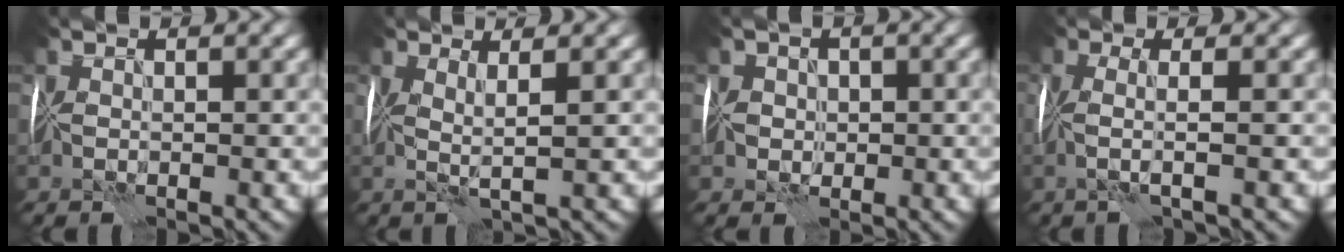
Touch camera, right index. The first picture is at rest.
{"total": 2.1, "force": [0.8, 0.2, 1.9], "torque": [-0.031, 0.001, 0.010]}
{"total": 2.4, "force": [0.0, 2.2, 1.0], "torque": [0.000, 0.006, -0.007]}
{"total": 2.4, "force": [0.0, 0.3, 2.4], "torque": [-0.041, 0.000, -0.005]}